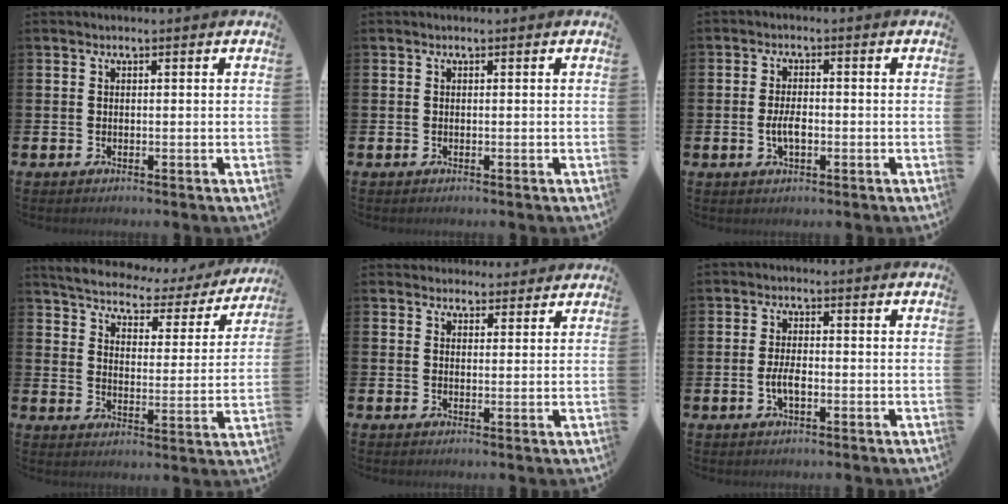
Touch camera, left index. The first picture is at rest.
{"total": 0.0}
{"total": 3.2, "force": [-0.6, 1.5, 2.8], "torque": [-0.038, -0.002, -0.014]}
{"total": 4.8, "force": [4.5, 1.3, 1.1], "torque": [-0.048, -0.036, 0.069]}
{"total": 3.0, "force": [2.8, 1.1, -0.3], "torque": [0.011, -0.011, 0.050]}
{"total": 2.9, "force": [-0.7, 1.2, 2.6], "torque": [-0.034, -0.002, -0.017]}